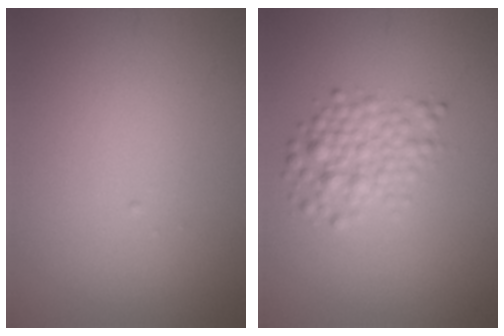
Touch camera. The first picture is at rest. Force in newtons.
{"total": 3.0, "press": 3.0, "slide": 0.2}